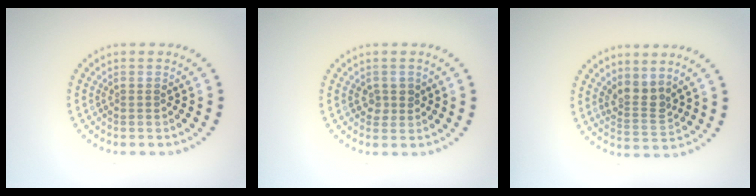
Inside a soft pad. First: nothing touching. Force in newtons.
{"total": 1.4, "press": 1.3, "slide": 0.6}
{"total": 2.6, "press": 1.9, "slide": 1.7}